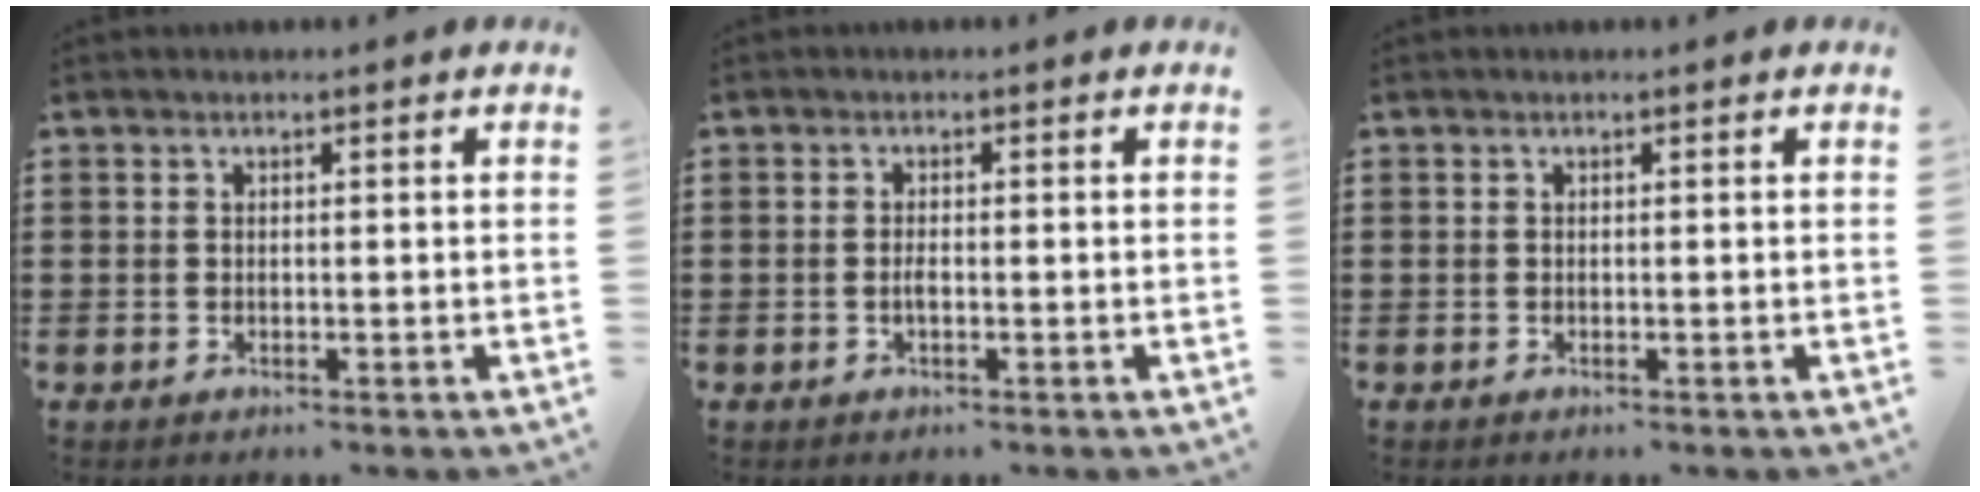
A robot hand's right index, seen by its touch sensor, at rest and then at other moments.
{"total": 1.4, "force": [-0.4, 0.3, 1.3], "torque": [-0.026, -0.002, -0.007]}
{"total": 0.0}